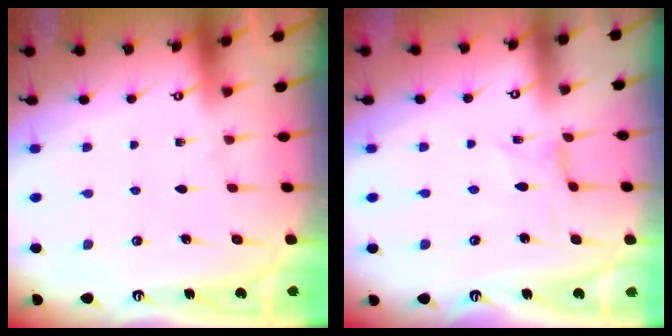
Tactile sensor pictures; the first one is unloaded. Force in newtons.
{"total": 0.0}